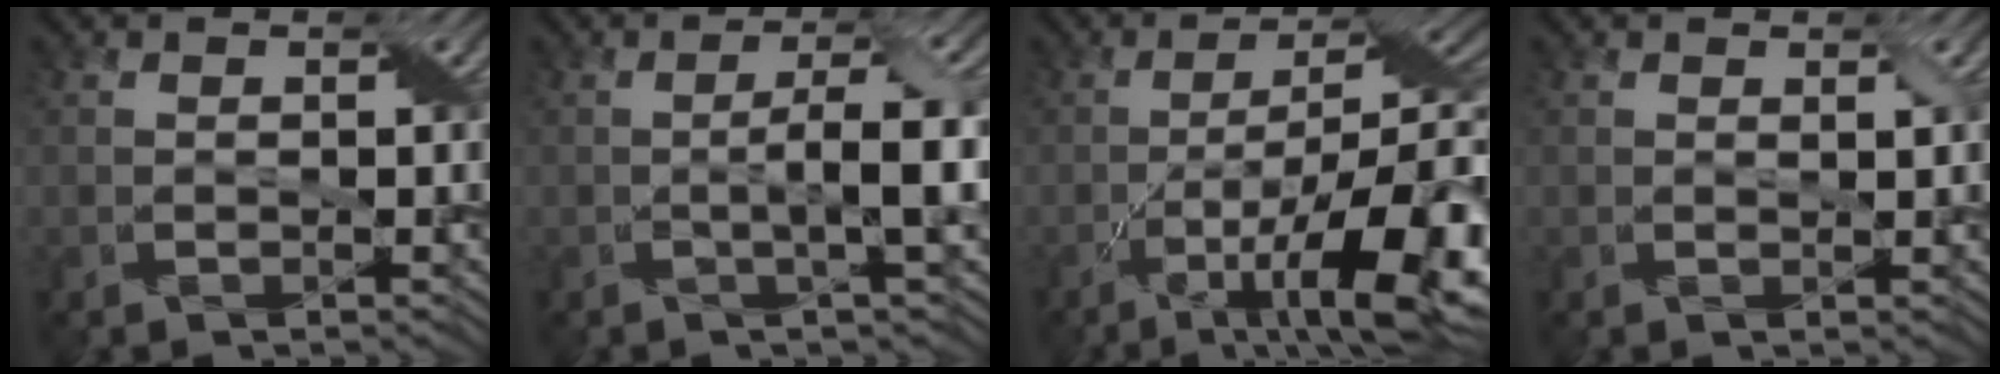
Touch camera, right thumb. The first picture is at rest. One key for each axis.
{"total": 4.3, "fx": -0.8, "fy": 0.3, "fz": 4.2, "tx": -0.070, "ty": 0.013, "tz": -0.020}
{"total": 16.0, "fx": -6.3, "fy": 4.7, "fz": 13.9, "tx": -0.219, "ty": -0.008, "tz": -0.100}
{"total": 0.8, "fx": 0.6, "fy": 0.2, "fz": 0.5, "tx": -0.009, "ty": 0.000, "tz": 0.011}